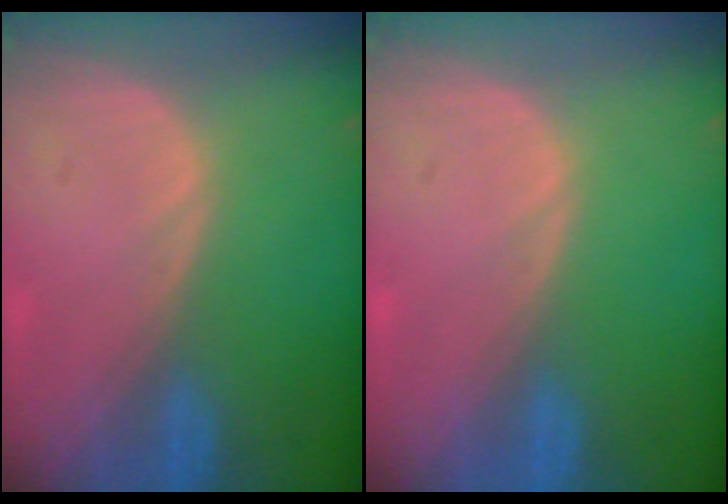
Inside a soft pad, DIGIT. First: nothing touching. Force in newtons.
{"total": 0.0}